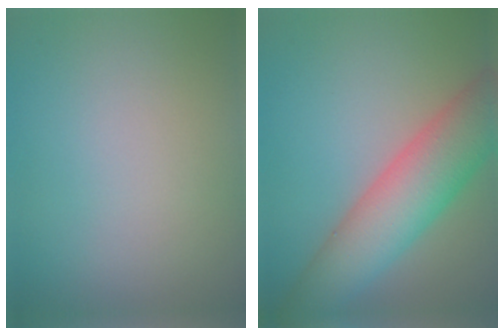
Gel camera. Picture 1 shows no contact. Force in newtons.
{"total": 8.7, "press": 8.7, "slide": 0.5}